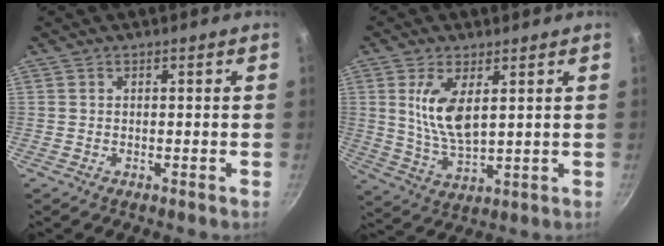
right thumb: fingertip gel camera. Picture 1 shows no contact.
{"total": 9.4, "force": [2.7, 4.2, 7.9], "torque": [-0.149, -0.022, 0.060]}